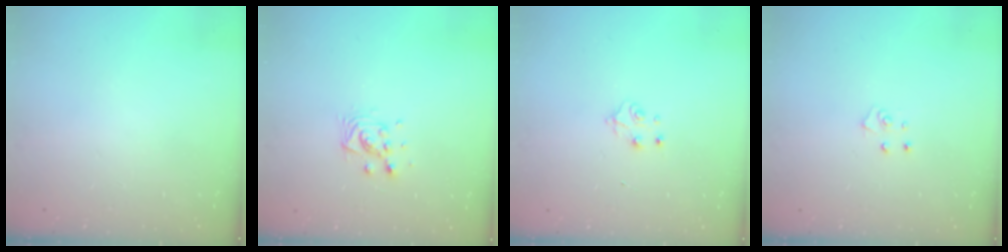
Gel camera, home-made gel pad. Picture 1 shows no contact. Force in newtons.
{"total": 7.8, "press": 7.8, "slide": 0.3}
{"total": 4.4, "press": 4.4, "slide": 0.7}
{"total": 4.2, "press": 4.1, "slide": 0.4}